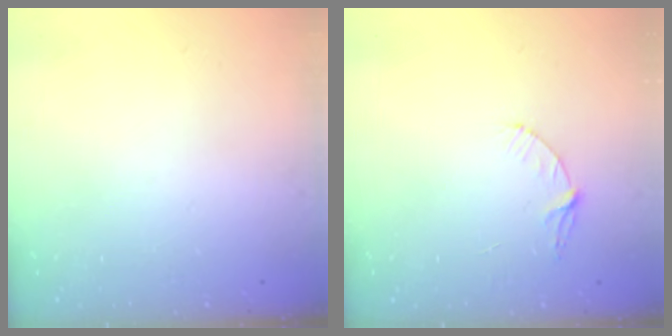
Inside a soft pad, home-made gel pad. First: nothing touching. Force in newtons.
{"total": 4.7, "press": 4.7, "slide": 0.4}